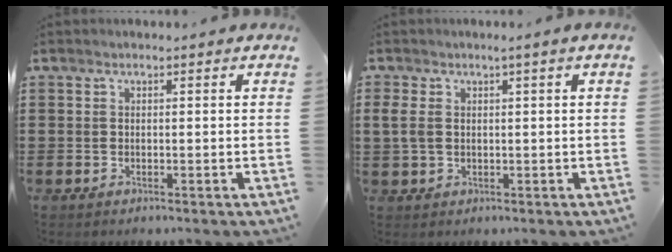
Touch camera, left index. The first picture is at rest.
{"total": 2.6, "force": [0.1, 1.0, 2.4], "torque": [-0.062, -0.002, -0.004]}